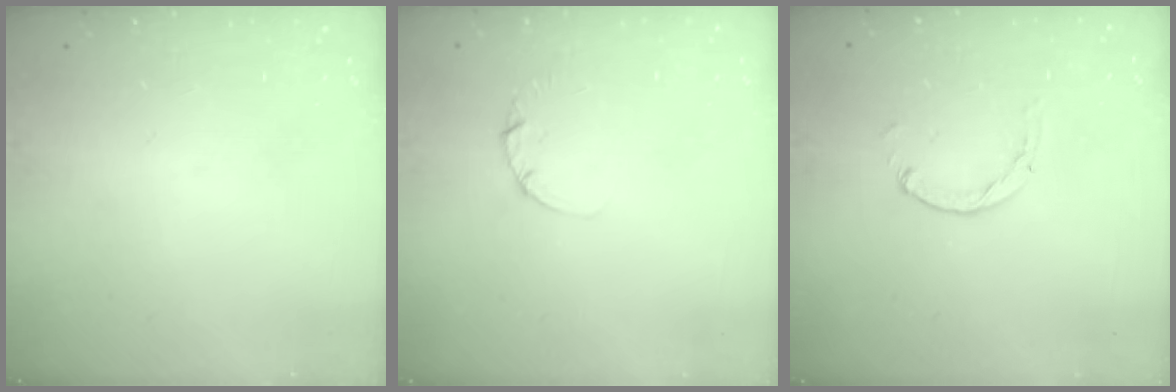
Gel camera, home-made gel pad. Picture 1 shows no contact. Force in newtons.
{"total": 1.3, "press": 1.3, "slide": 0.2}
{"total": 1.5, "press": 1.5, "slide": 0.2}